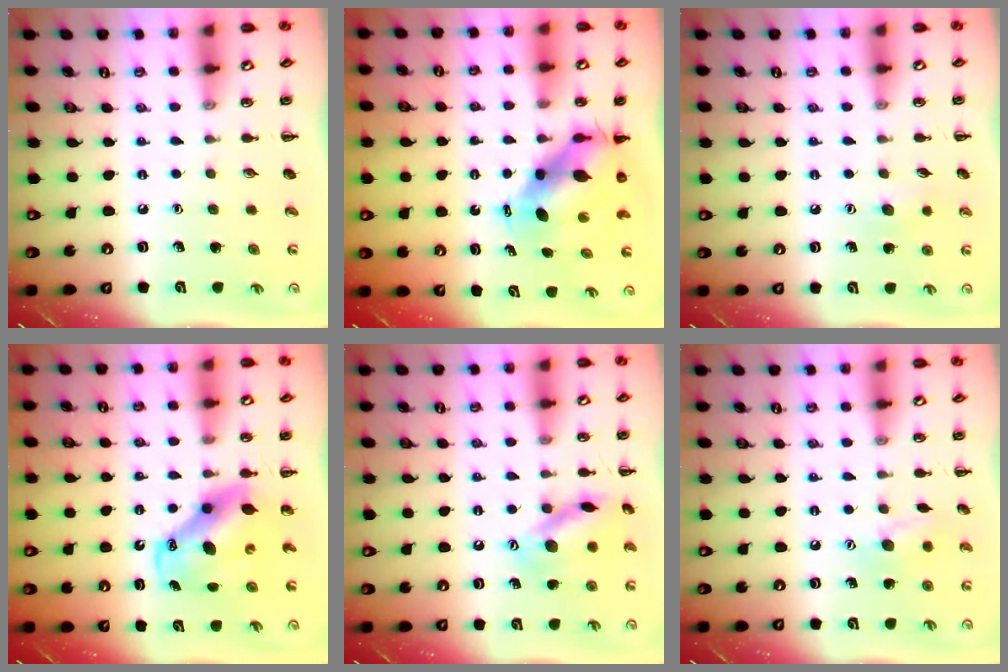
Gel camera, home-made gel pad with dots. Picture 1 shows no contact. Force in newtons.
{"total": 8.8, "press": 8.6, "slide": 1.5}
{"total": 6.4, "press": 6.2, "slide": 1.4}
{"total": 8.4, "press": 8.2, "slide": 2.1}
{"total": 13.9, "press": 13.9, "slide": 1.1}
{"total": 8.5, "press": 8.4, "slide": 1.1}